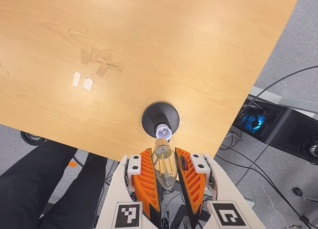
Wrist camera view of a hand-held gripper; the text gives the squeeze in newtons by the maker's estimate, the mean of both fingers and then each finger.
{"total": 11.5, "left": 12.8, "right": 10.1}